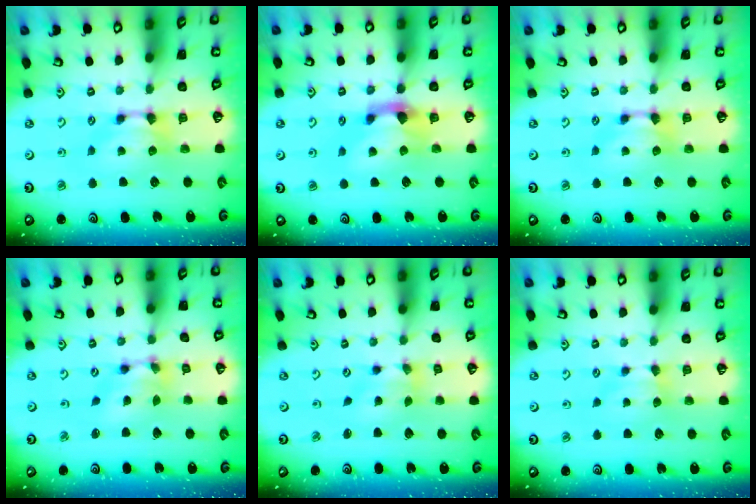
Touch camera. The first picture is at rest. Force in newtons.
{"total": 2.6, "press": 2.0, "slide": 1.7}
{"total": 0.0}
{"total": 3.9, "press": 3.5, "slide": 1.7}
{"total": 2.7, "press": 2.4, "slide": 1.3}
{"total": 1.5, "press": 1.5, "slide": 0.2}